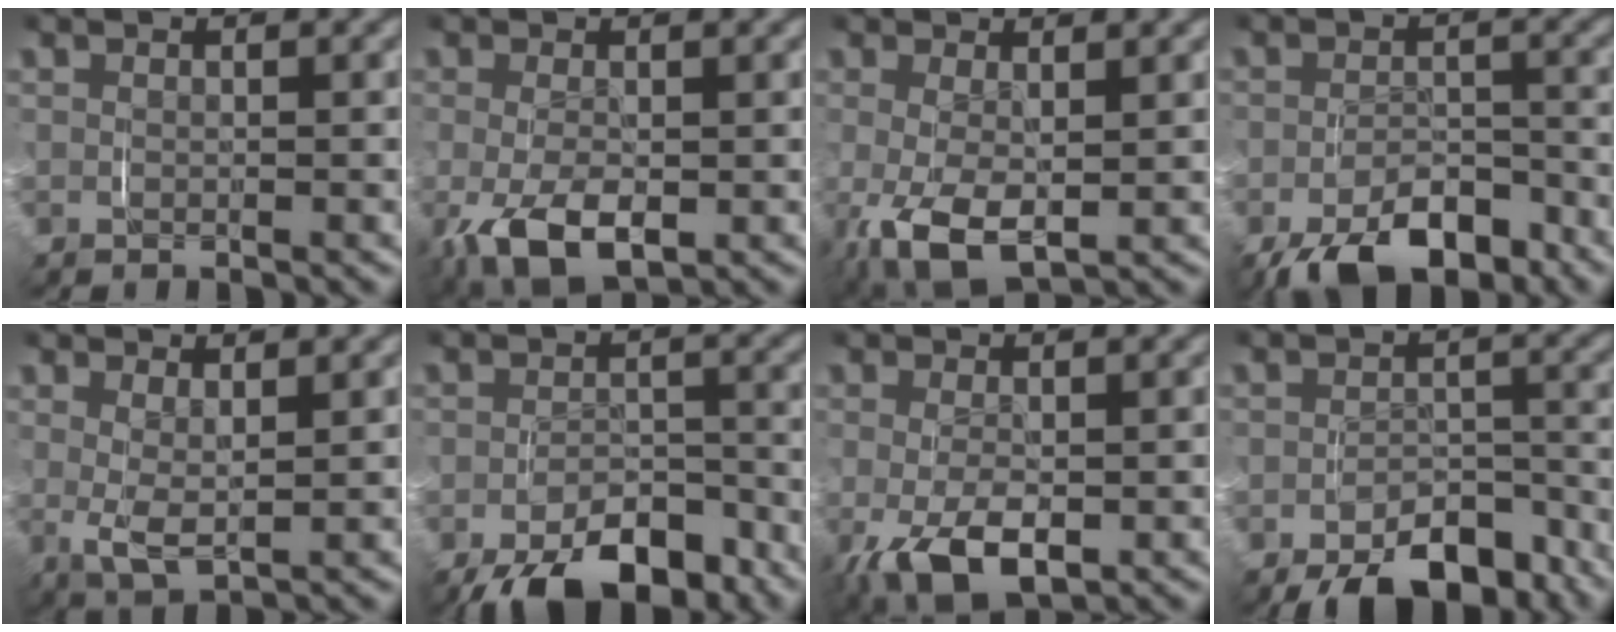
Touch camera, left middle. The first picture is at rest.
{"total": 6.4, "force": [-2.5, 3.5, 4.8], "torque": [-0.110, -0.035, -0.020]}
{"total": 6.0, "force": [-1.9, 3.3, 4.7], "torque": [-0.116, -0.035, -0.012]}
{"total": 7.1, "force": [-5.1, 3.1, 3.8], "torque": [-0.058, -0.005, -0.087]}
{"total": 3.8, "force": [0.8, 1.7, 3.3], "torque": [-0.069, -0.014, 0.020]}
{"total": 7.9, "force": [-5.9, 3.3, 4.1], "torque": [-0.060, -0.008, -0.095]}
{"total": 6.3, "force": [-2.4, 3.3, 4.8], "torque": [-0.103, -0.032, -0.019]}
{"total": 7.6, "force": [-6.2, 2.9, 3.2], "torque": [-0.037, -0.004, -0.100]}